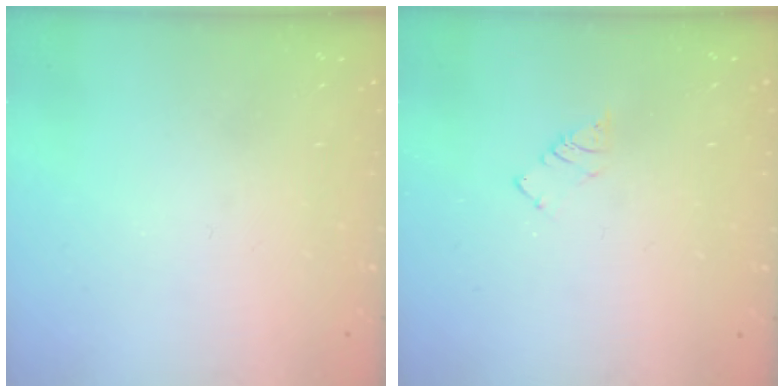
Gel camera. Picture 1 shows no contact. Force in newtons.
{"total": 2.6, "press": 2.6, "slide": 0.3}